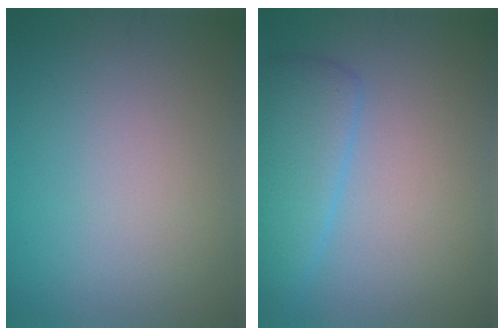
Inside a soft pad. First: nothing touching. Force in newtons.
{"total": 4.0, "press": 4.0, "slide": 0.3}